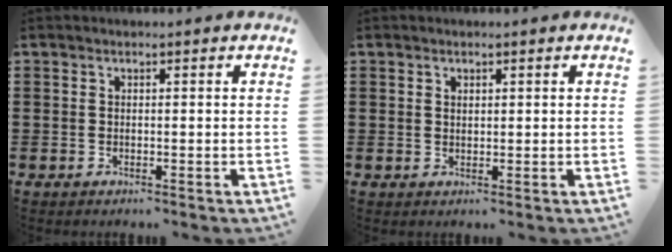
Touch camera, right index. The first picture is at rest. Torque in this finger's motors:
{"motor_torque": [-0.38, 0.52, -0.02, -0.01]}